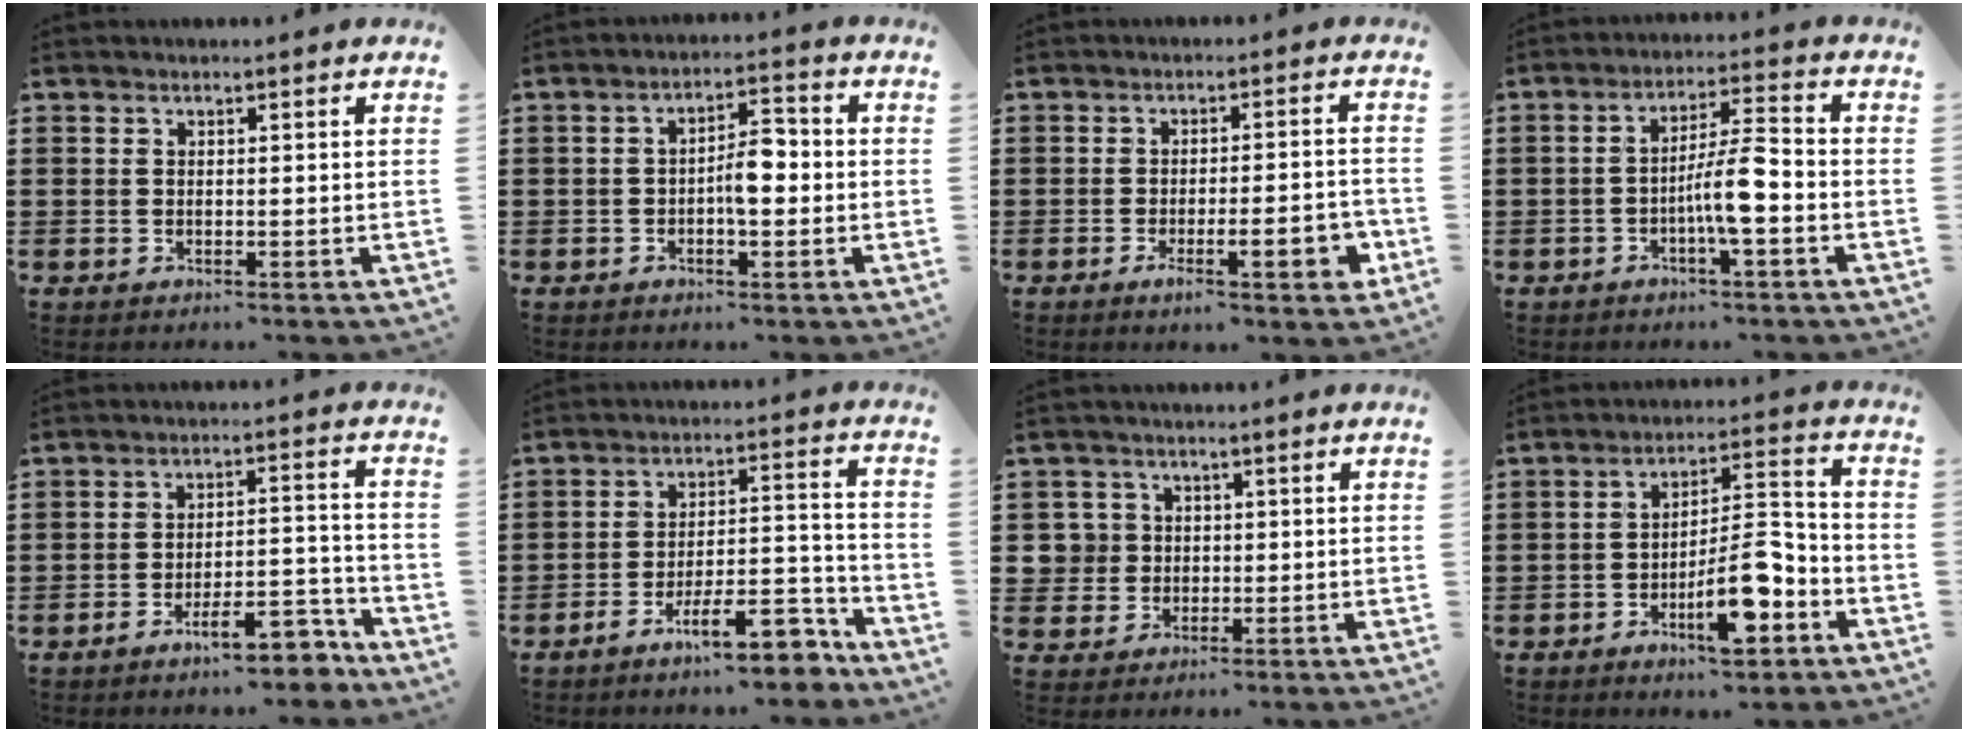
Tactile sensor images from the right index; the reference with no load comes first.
{"total": 5.0, "force": [-0.7, 1.9, 4.6], "torque": [-0.074, 0.006, -0.016]}
{"total": 7.4, "force": [-2.5, 1.7, 6.8], "torque": [-0.090, -0.010, -0.041]}
{"total": 6.9, "force": [-2.1, 1.1, 6.5], "torque": [-0.118, 0.005, -0.042]}
{"total": 9.2, "force": [-7.0, 2.0, 5.7], "torque": [-0.088, 0.015, -0.125]}
{"total": 11.7, "force": [-8.6, 2.5, 7.5], "torque": [-0.106, 0.034, -0.153]}
{"total": 4.0, "force": [0.4, 3.9, 0.7], "torque": [-0.041, 0.011, 0.004]}
{"total": 11.5, "force": [-5.5, 3.7, 9.3], "torque": [-0.161, 0.013, -0.094]}